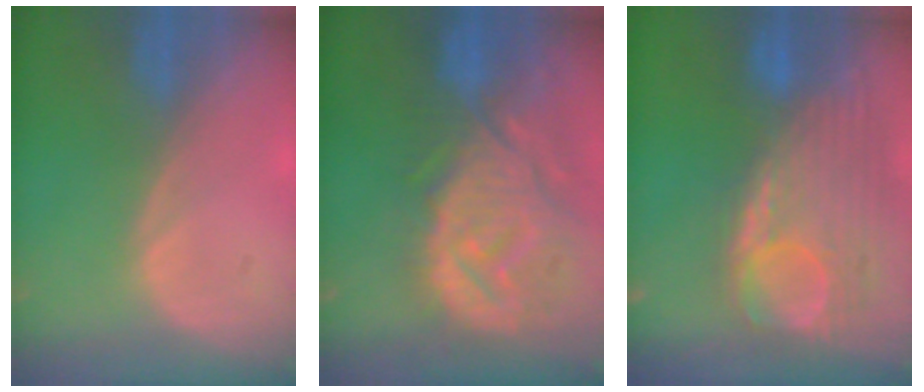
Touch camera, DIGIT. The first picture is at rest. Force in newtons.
{"total": 13.4, "press": 11.7, "slide": 6.6}
{"total": 12.6, "press": 10.6, "slide": 6.8}